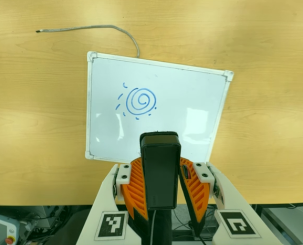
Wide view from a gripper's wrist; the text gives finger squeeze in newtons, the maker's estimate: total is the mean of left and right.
{"total": 7.6, "left": 6.8, "right": 8.5}